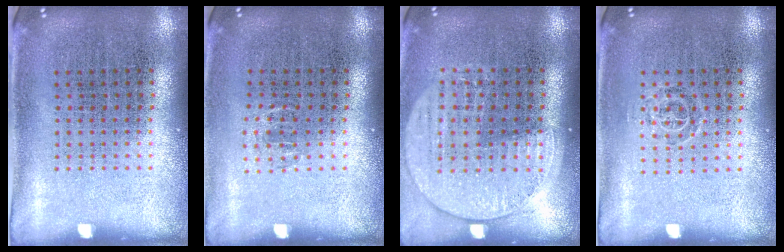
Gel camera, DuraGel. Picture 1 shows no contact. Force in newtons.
{"total": 0.5, "press": 0.5, "slide": 0.3}
{"total": 1.5, "press": 1.4, "slide": 0.6}
{"total": 0.7, "press": 0.5, "slide": 0.6}